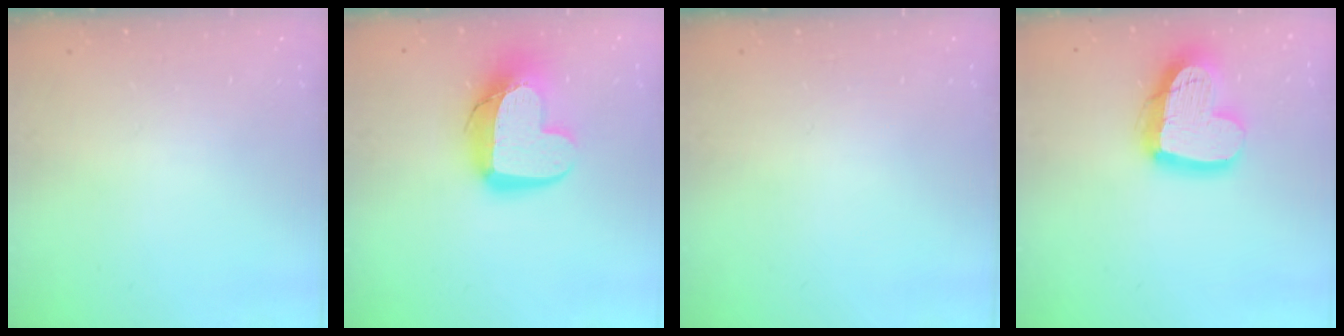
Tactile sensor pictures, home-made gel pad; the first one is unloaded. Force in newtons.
{"total": 15.1, "press": 15.0, "slide": 1.4}
{"total": 0.0}
{"total": 17.4, "press": 17.3, "slide": 1.5}